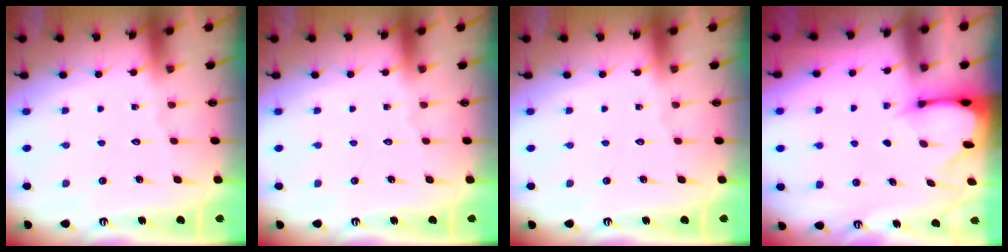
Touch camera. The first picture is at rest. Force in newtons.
{"total": 0.0}
{"total": 0.0}
{"total": 2.6, "press": 2.6, "slide": 0.3}